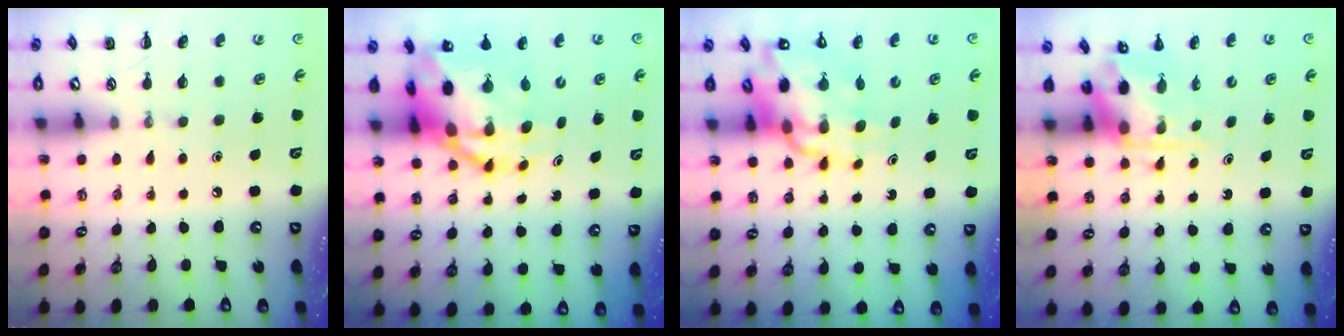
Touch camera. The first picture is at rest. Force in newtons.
{"total": 13.5, "press": 13.1, "slide": 3.2}
{"total": 16.1, "press": 15.4, "slide": 4.6}
{"total": 3.9, "press": 3.8, "slide": 0.6}